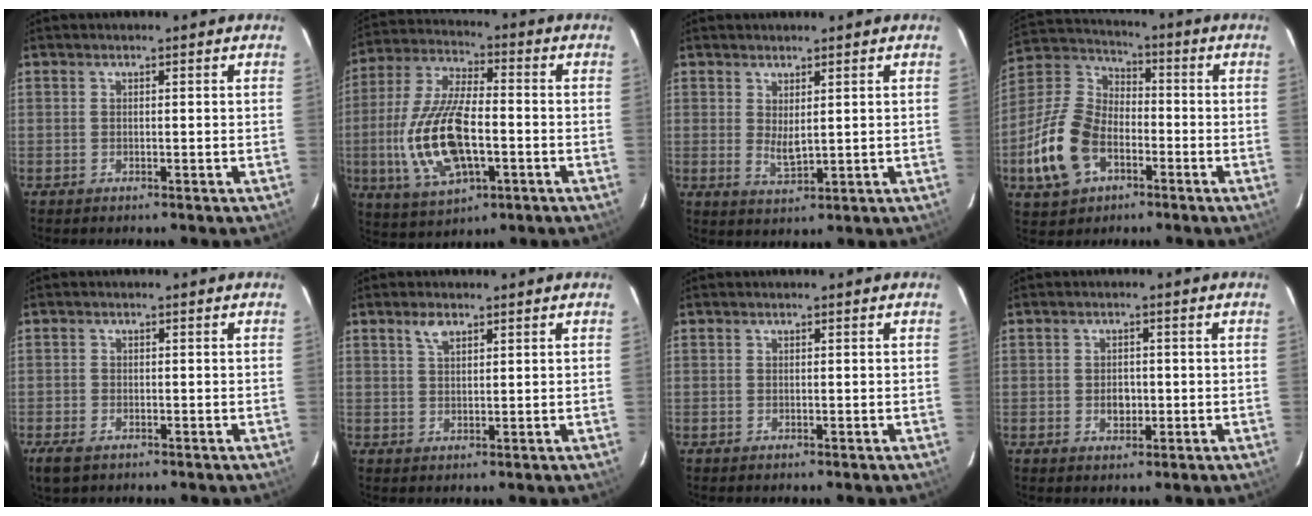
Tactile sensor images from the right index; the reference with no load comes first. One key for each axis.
{"total": 17.2, "fx": -3.8, "fy": 7.4, "fz": 15.1, "tx": -0.325, "ty": -0.006, "tz": -0.063}
{"total": 3.2, "fx": 0.9, "fy": 1.1, "fz": 2.8, "tx": -0.049, "ty": -0.010, "tz": 0.019}
{"total": 15.4, "fx": -5.8, "fy": 10.1, "fz": 10.1, "tx": -0.230, "ty": 0.017, "tz": -0.105}
{"total": 3.8, "fx": -2.5, "fy": 2.0, "fz": 2.1, "tx": -0.049, "ty": -0.011, "tz": -0.047}
{"total": 2.6, "fx": 1.7, "fy": 1.2, "fz": 1.6, "tx": -0.029, "ty": 0.006, "tz": 0.033}
{"total": 0.0}
{"total": 2.7, "fx": -0.5, "fy": 2.1, "fz": 1.6, "tx": -0.028, "ty": 0.003, "tz": -0.006}